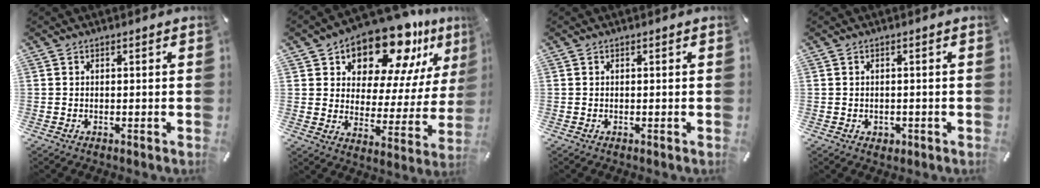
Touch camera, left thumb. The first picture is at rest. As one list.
[{"total": 16.8, "force": [13.4, 7.6, 6.8], "torque": [-0.108, -0.113, 0.228]}, {"total": 0.0}, {"total": 1.3, "force": [-0.4, 1.2, 0.4], "torque": [-0.009, 0.003, -0.009]}]